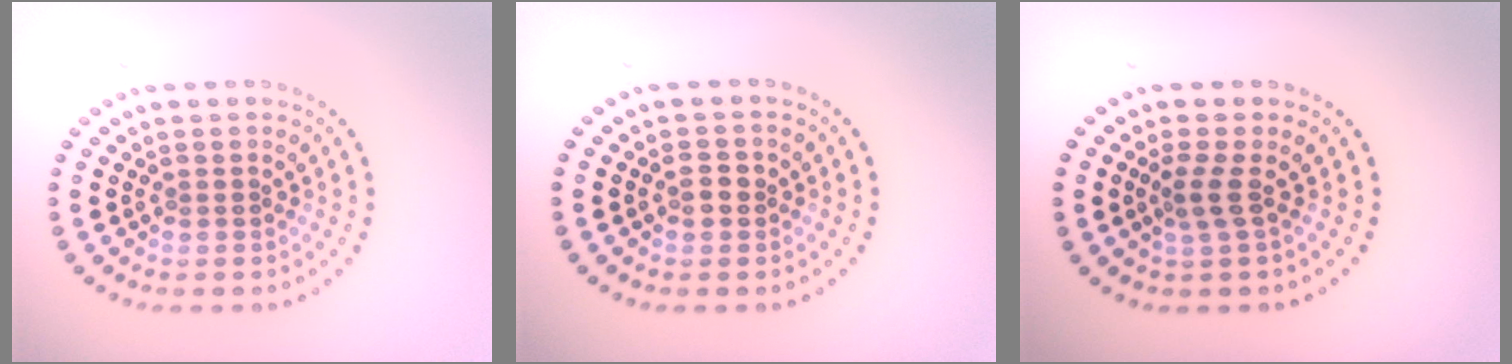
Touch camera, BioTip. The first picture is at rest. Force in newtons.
{"total": 1.4, "press": 1.4, "slide": 0.1}
{"total": 1.8, "press": 1.2, "slide": 1.3}